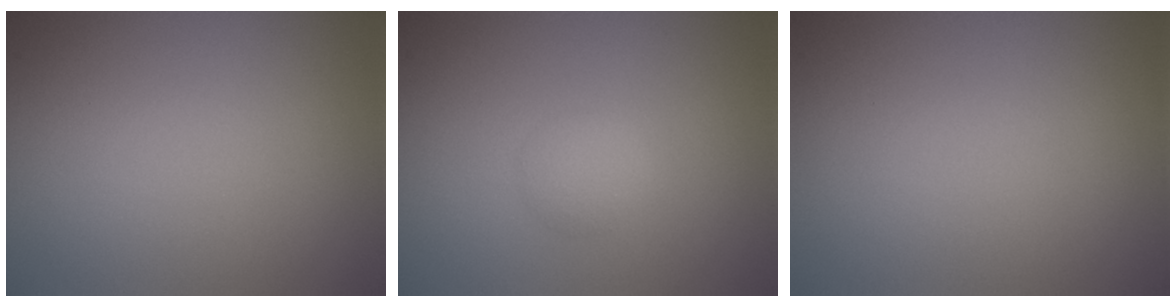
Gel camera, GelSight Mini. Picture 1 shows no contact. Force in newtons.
{"total": 1.6, "press": 1.6, "slide": 0.1}
{"total": 0.0}